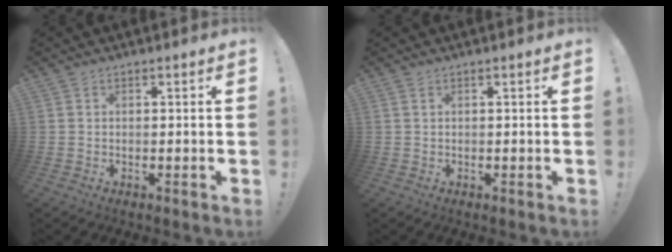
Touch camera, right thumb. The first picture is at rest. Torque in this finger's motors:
{"motor_torque": [0.03, -0.03, -0.28, 0.26, 0.00]}